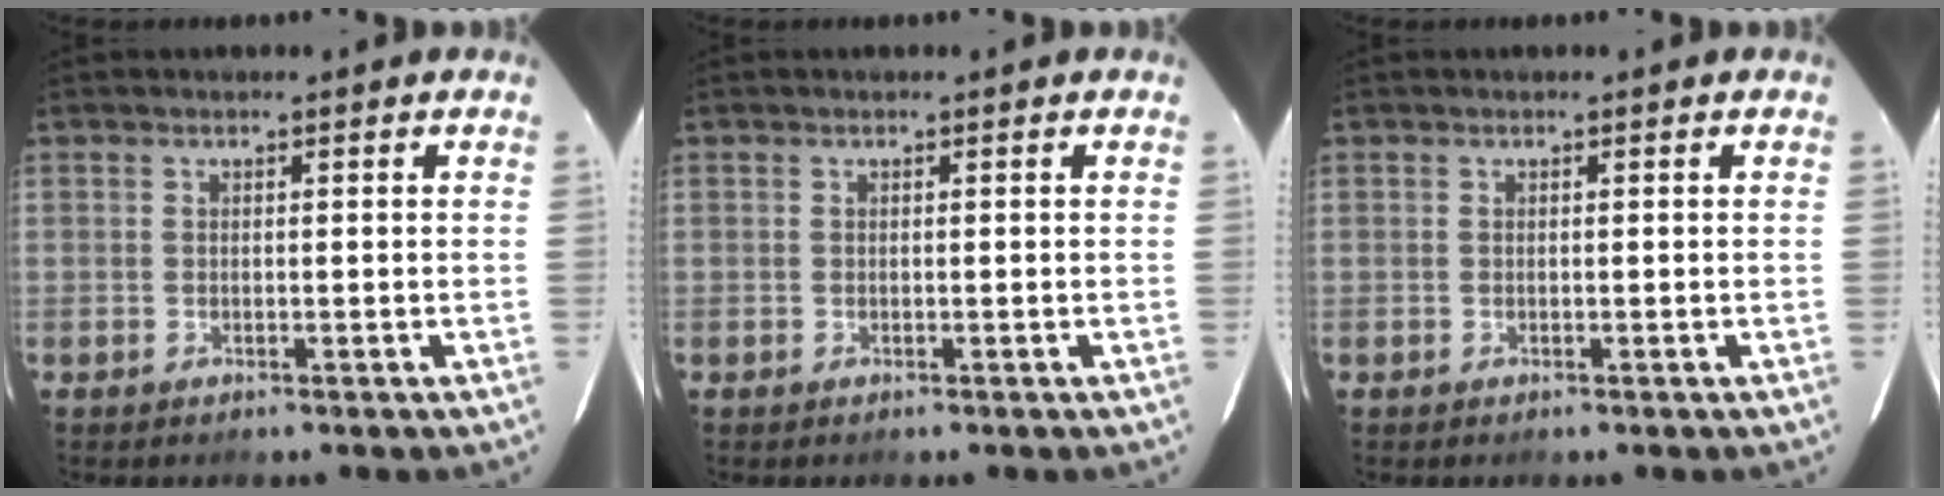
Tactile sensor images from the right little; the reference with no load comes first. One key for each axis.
{"total": 0.0}
{"total": 0.0}